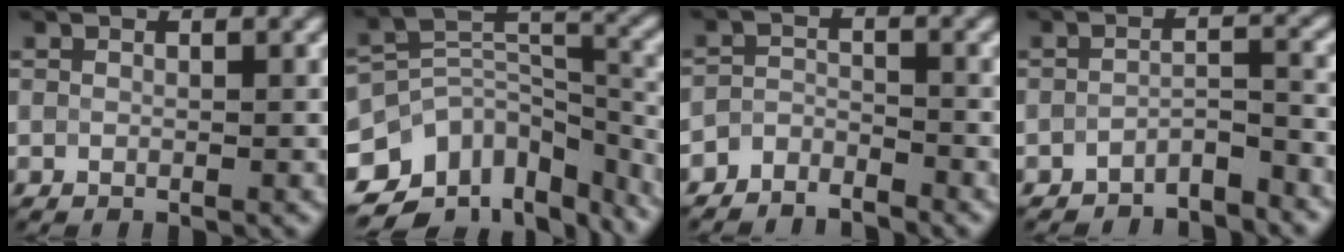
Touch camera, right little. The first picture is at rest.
{"total": 14.1, "force": [-9.7, 8.9, 4.9], "torque": [-0.108, -0.006, -0.114]}
{"total": 2.6, "force": [-2.5, 0.8, 0.3], "torque": [-0.004, 0.001, -0.056]}
{"total": 3.1, "force": [-2.8, 0.7, 1.2], "torque": [-0.020, 0.004, -0.052]}